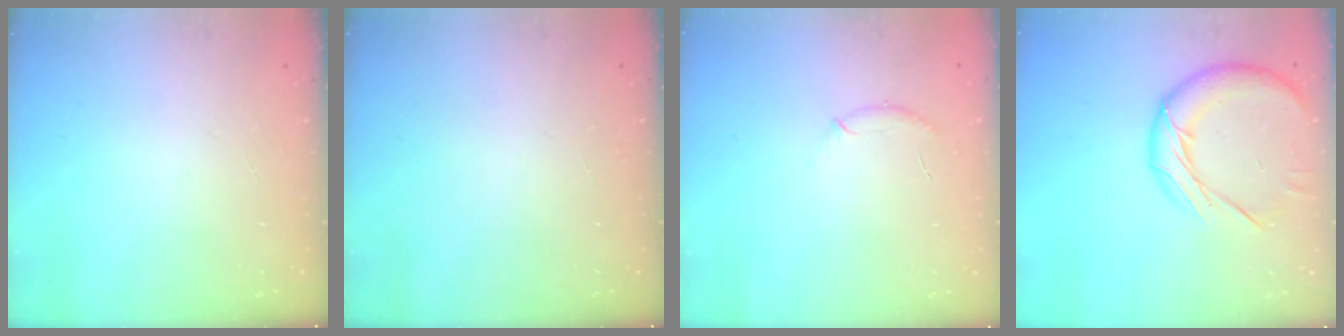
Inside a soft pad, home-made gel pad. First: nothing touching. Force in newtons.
{"total": 0.0}
{"total": 6.1, "press": 5.9, "slide": 1.4}
{"total": 14.2, "press": 14.2, "slide": 0.8}